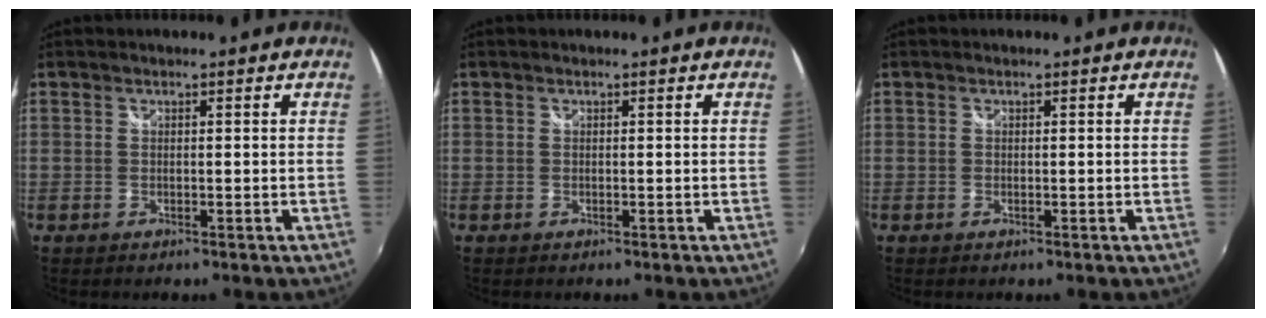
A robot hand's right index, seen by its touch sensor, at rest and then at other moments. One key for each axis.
{"total": 0.0}
{"total": 0.0}